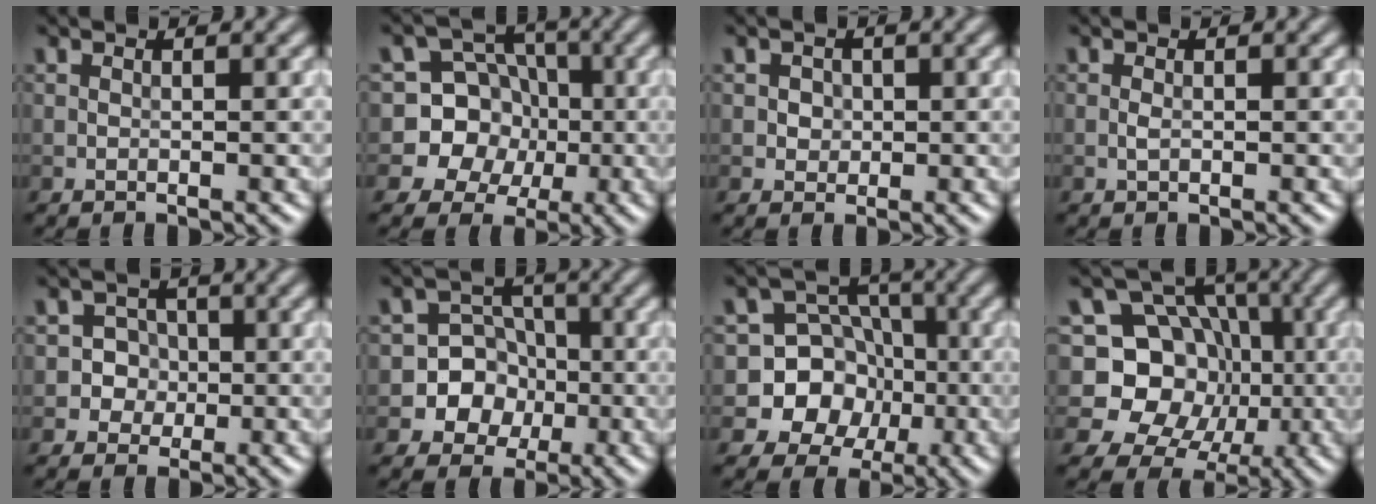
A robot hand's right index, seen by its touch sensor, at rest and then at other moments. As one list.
[{"total": 8.8, "force": [-0.9, 8.5, 2.3], "torque": [-0.041, 0.034, -0.044]}, {"total": 1.3, "force": [0.2, 1.2, 0.5], "torque": [0.000, 0.001, 0.005]}, {"total": 0.7, "force": [-0.1, 0.4, 0.6], "torque": [-0.014, 0.000, -0.003]}, {"total": 2.7, "force": [-0.5, 2.6, 0.5], "torque": [0.015, 0.005, -0.024]}, {"total": 7.4, "force": [-2.2, 6.9, 1.5], "torque": [-0.003, 0.015, -0.062]}, {"total": 8.8, "force": [-2.0, 8.2, 2.4], "torque": [-0.032, 0.025, -0.062]}, {"total": 13.2, "force": [0.6, 12.2, 5.1], "torque": [-0.122, 0.061, -0.019]}]